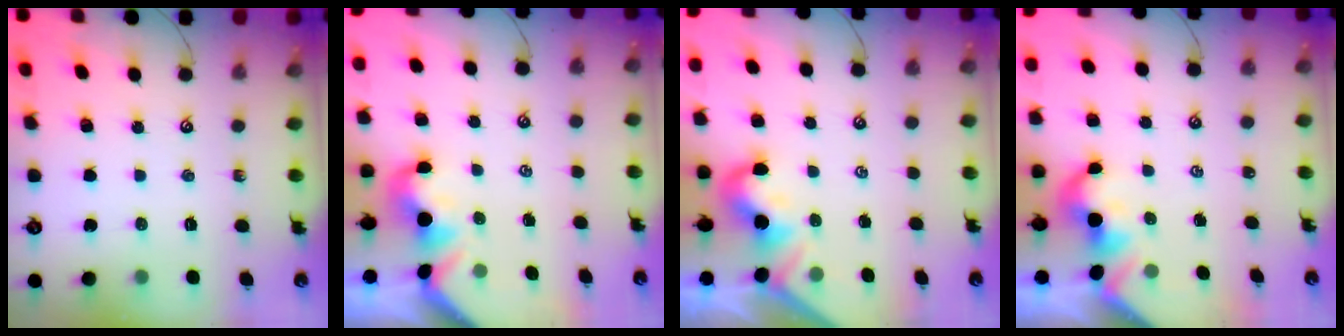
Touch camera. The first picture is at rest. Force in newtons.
{"total": 1.1, "press": 1.1, "slide": 0.2}
{"total": 2.9, "press": 2.9, "slide": 0.5}
{"total": 2.2, "press": 2.2, "slide": 0.4}